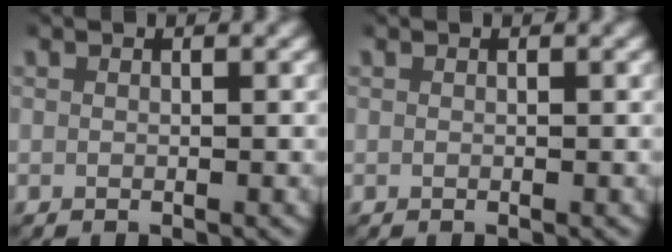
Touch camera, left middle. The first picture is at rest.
{"total": 0.0}